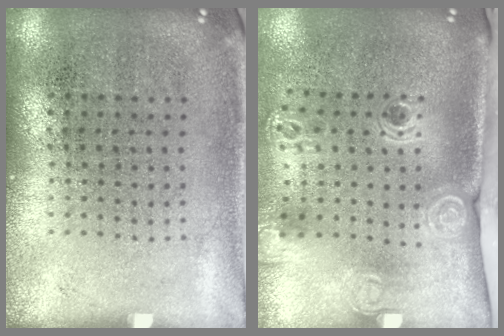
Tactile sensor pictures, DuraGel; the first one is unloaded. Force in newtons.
{"total": 2.3, "press": 1.6, "slide": 1.6}